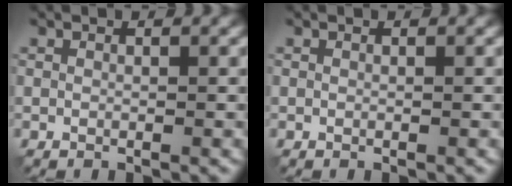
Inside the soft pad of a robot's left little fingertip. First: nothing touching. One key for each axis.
{"total": 0.0}